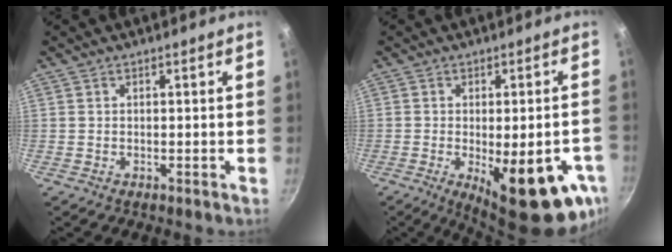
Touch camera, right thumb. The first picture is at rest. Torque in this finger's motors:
{"motor_torque": [0.00, 1.03, 0.99, -1.05, 0.33]}